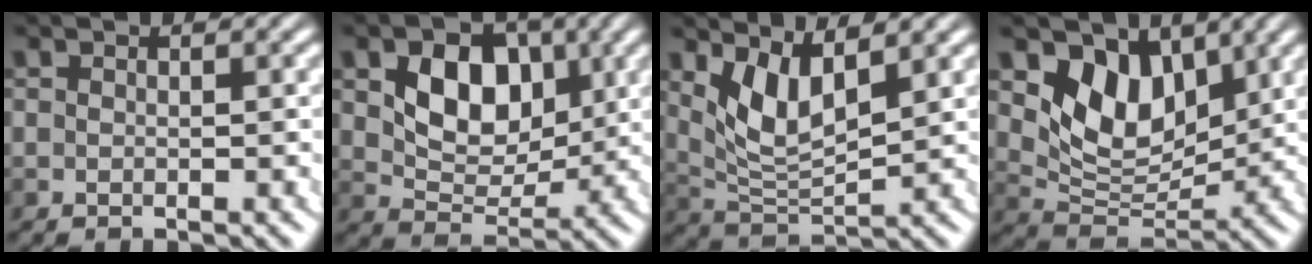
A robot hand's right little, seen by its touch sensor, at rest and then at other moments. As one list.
[{"total": 6.0, "force": [1.1, 4.3, 4.1], "torque": [-0.066, -0.006, 0.016]}, {"total": 4.4, "force": [1.9, 1.7, 3.6], "torque": [-0.078, -0.012, 0.039]}, {"total": 6.7, "force": [3.3, 4.2, 4.0], "torque": [-0.073, -0.007, 0.057]}]